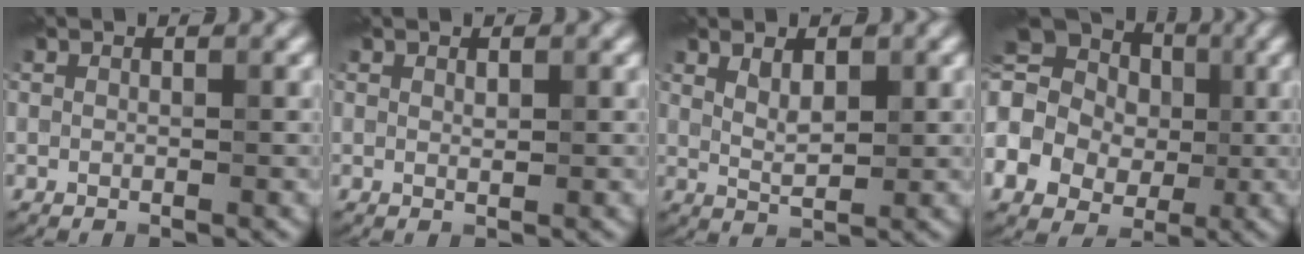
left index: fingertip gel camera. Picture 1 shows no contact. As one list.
[{"total": 0.6, "force": [0.3, 0.2, 0.5], "torque": [-0.010, -0.002, 0.007]}, {"total": 2.6, "force": [1.2, 1.1, 2.0], "torque": [-0.036, -0.003, 0.025]}, {"total": 14.8, "force": [0.3, 13.0, 7.2], "torque": [-0.168, 0.013, -0.039]}]